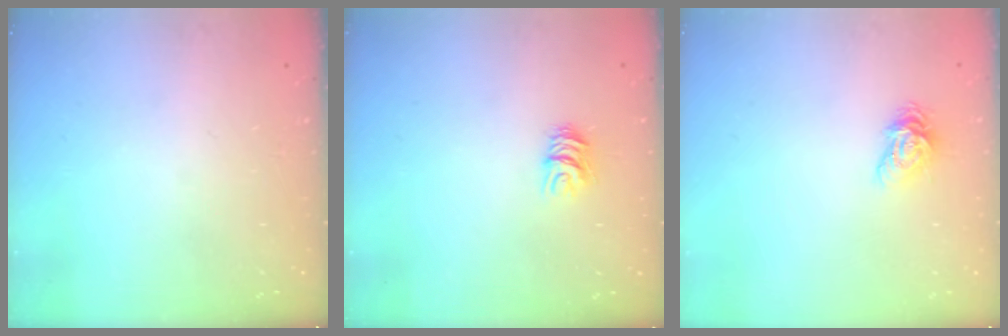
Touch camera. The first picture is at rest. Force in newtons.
{"total": 6.1, "press": 6.1, "slide": 0.3}
{"total": 5.9, "press": 5.9, "slide": 0.3}